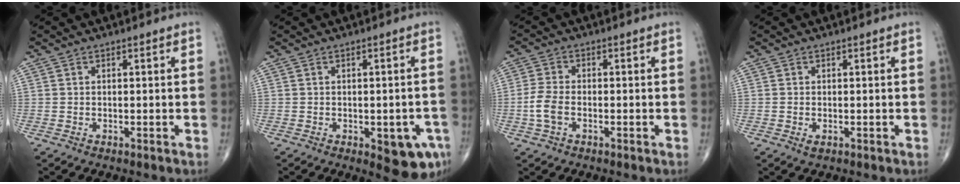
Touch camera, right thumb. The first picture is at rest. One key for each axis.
{"total": 7.9, "fx": -3.0, "fy": 3.1, "fz": 6.6, "tx": -0.059, "ty": 0.004, "tz": -0.027}
{"total": 4.7, "fx": -1.3, "fy": 2.7, "fz": 3.6, "tx": -0.086, "ty": 0.010, "tz": -0.029}
{"total": 0.8, "fx": -0.2, "fy": 0.4, "fz": 0.7, "tx": -0.011, "ty": -0.003, "tz": -0.002}